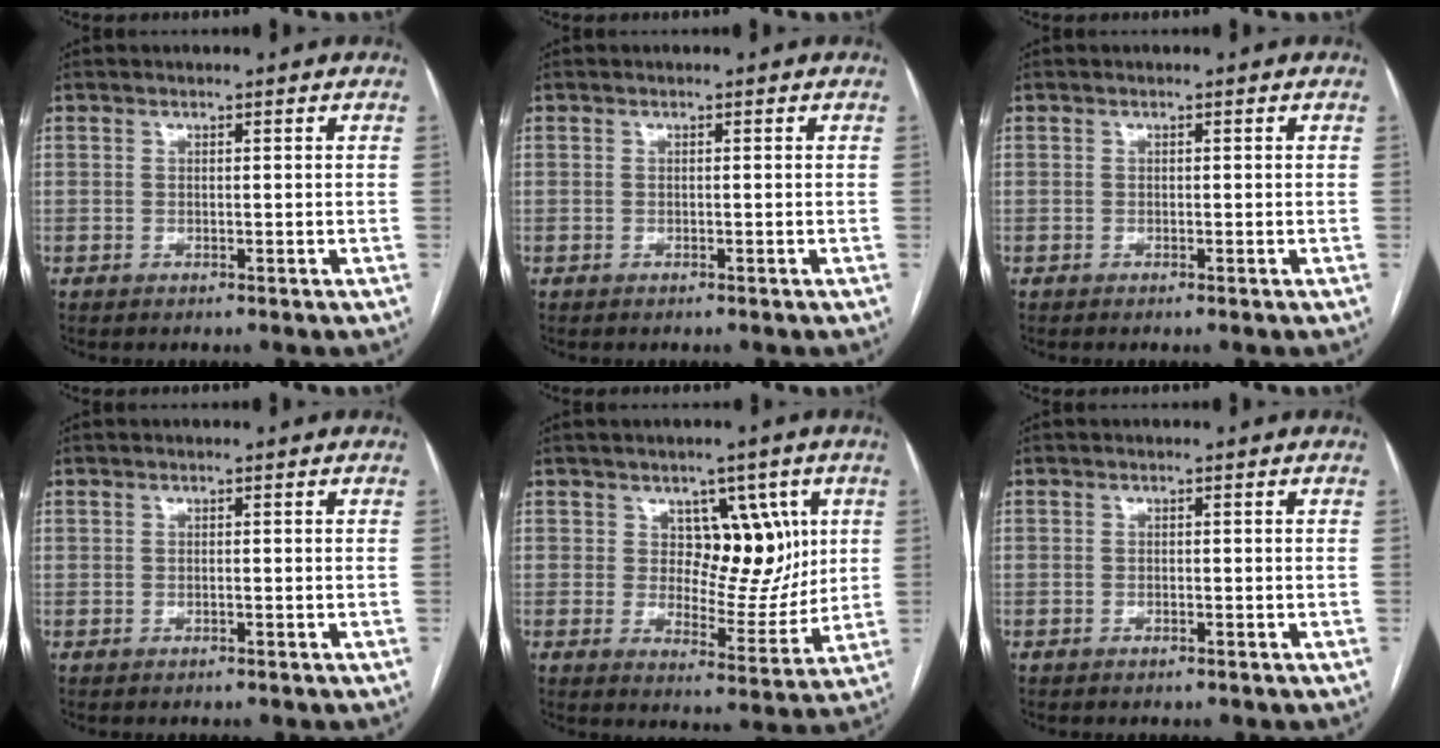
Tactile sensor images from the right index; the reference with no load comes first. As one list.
[{"total": 0.0}, {"total": 0.0}, {"total": 0.0}, {"total": 9.2, "force": [2.9, 5.5, 6.8], "torque": [-0.077, 0.010, 0.052]}, {"total": 0.0}]